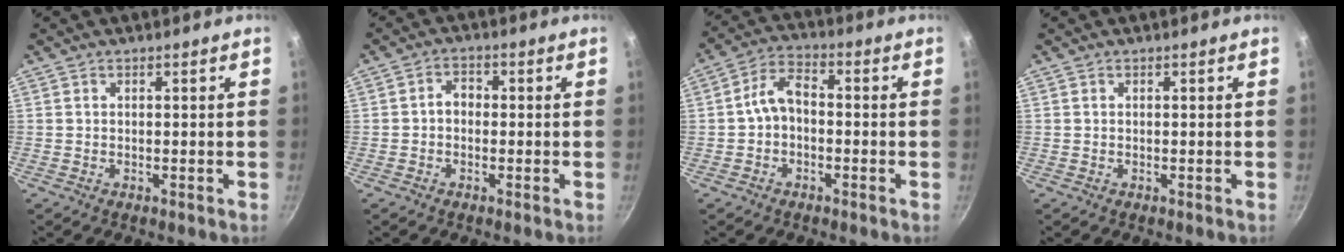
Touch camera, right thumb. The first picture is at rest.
{"total": 2.9, "force": [-0.5, 2.3, 1.7], "torque": [-0.017, 0.013, -0.015]}
{"total": 6.4, "force": [-0.9, 4.3, 4.6], "torque": [-0.075, 0.034, -0.025]}
{"total": 0.0}